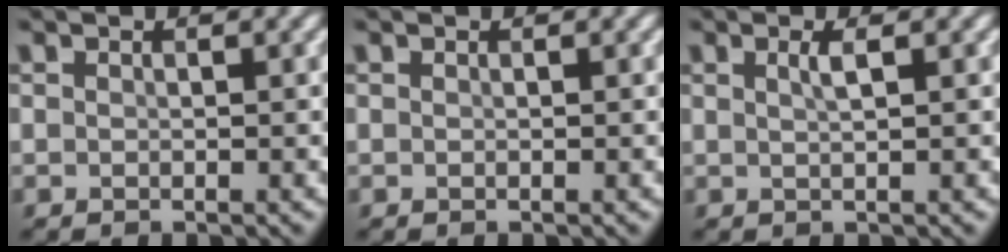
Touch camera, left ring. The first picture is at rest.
{"total": 0.0}
{"total": 1.4, "force": [0.5, 0.4, 1.3], "torque": [-0.020, 0.004, 0.006]}